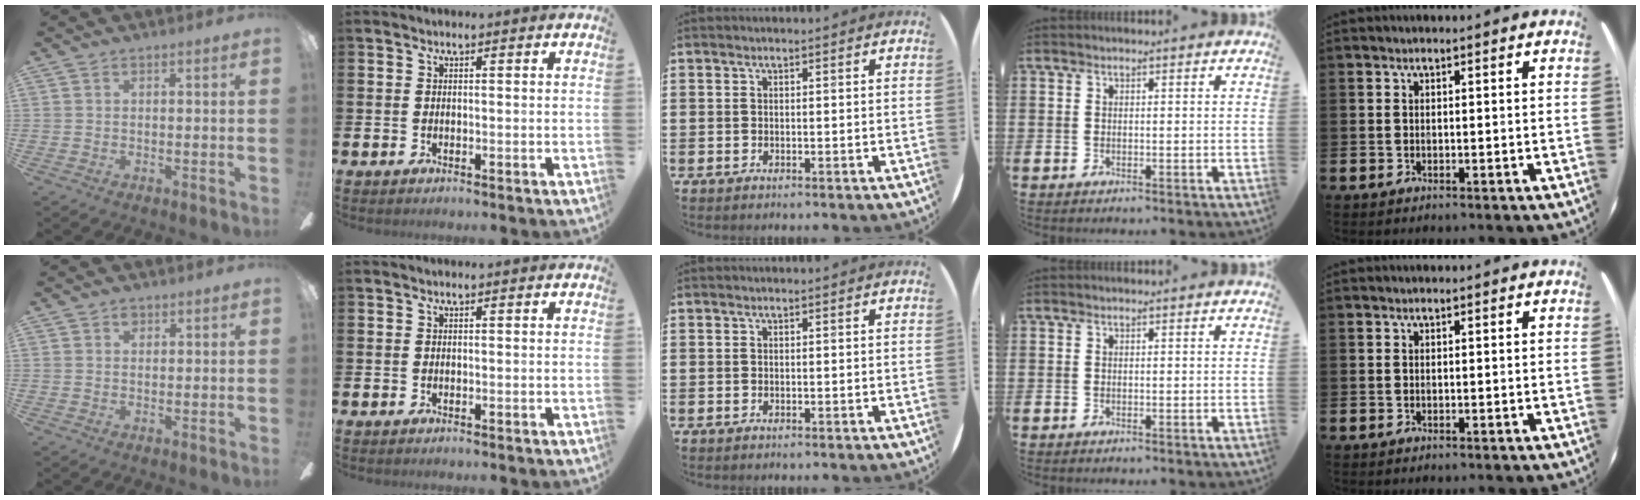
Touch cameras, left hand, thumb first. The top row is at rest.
{"thumb": {"total": 1.4, "force": [0.9, 1.0, 0.6], "torque": [-0.005, 0.000, 0.014]}}